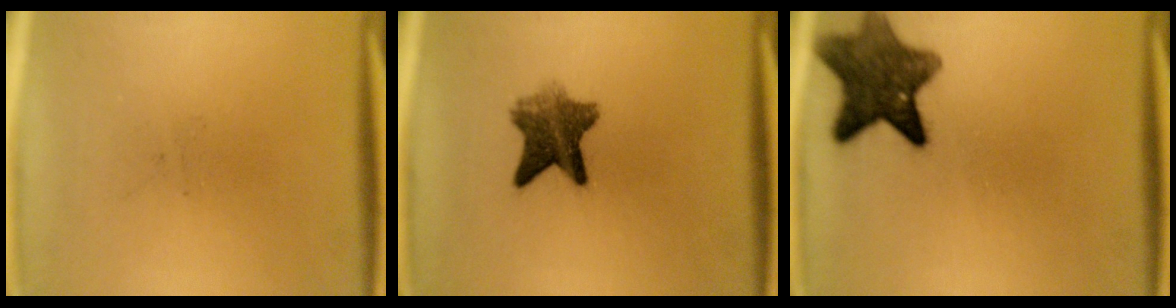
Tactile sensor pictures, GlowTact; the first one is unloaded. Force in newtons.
{"total": 7.2}
{"total": 9.7}